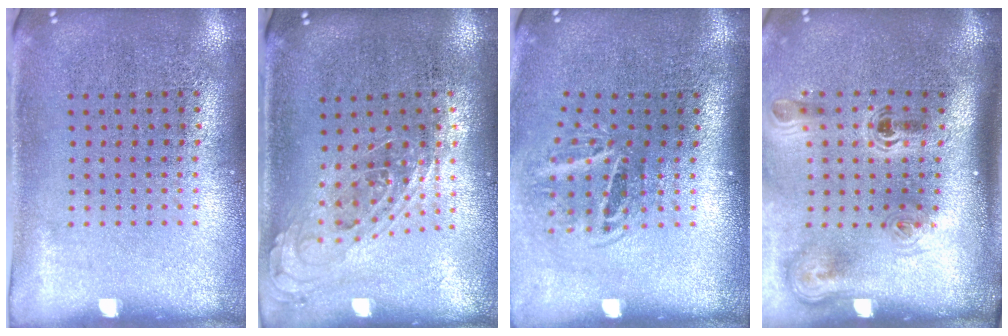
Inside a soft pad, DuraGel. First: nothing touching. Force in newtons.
{"total": 0.8, "press": 0.7, "slide": 0.3}
{"total": 1.8, "press": 1.2, "slide": 1.3}
{"total": 2.3, "press": 1.5, "slide": 1.7}